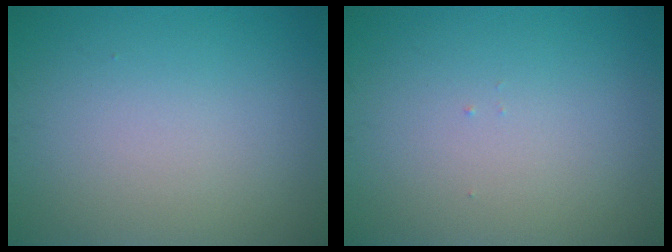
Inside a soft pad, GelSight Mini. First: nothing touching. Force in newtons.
{"total": 0.0}